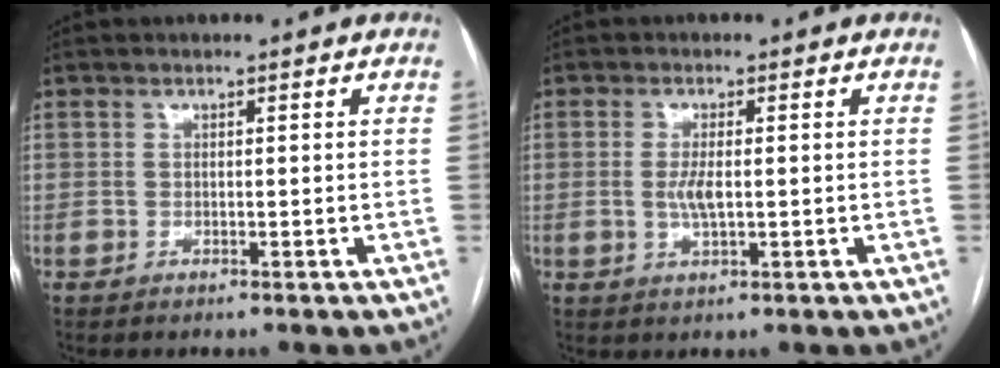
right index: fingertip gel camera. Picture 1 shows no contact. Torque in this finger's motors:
{"motor_torque": [0.45, -0.18, 0.28, 0.08]}